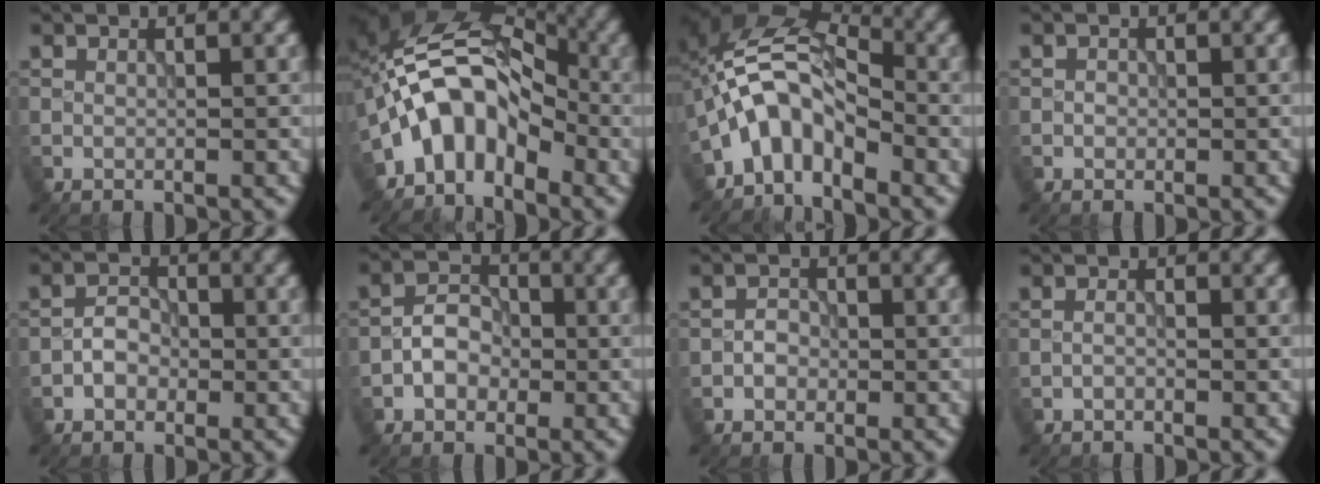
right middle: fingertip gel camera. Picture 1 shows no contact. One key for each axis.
{"total": 8.0, "fx": -3.7, "fy": 5.0, "fz": 5.0, "tx": -0.076, "ty": 0.020, "tz": -0.080}
{"total": 6.2, "fx": -3.4, "fy": 3.4, "fz": 3.9, "tx": -0.066, "ty": 0.015, "tz": -0.076}
{"total": 0.5, "fx": -0.1, "fy": 0.5, "fz": 0.2, "tx": 0.000, "ty": -0.002, "tz": -0.004}
{"total": 2.1, "fx": -0.9, "fy": 1.6, "fz": 1.1, "tx": -0.017, "ty": 0.007, "tz": -0.020}
{"total": 3.1, "fx": -1.0, "fy": 2.3, "fz": 1.8, "tx": -0.028, "ty": 0.008, "tz": -0.022}
{"total": 1.4, "fx": -0.5, "fy": 1.2, "fz": 0.7, "tx": -0.008, "ty": 0.002, "tz": -0.013}
{"total": 0.7, "fx": -0.5, "fy": 0.2, "fz": 0.4, "tx": -0.009, "ty": 0.001, "tz": -0.012}